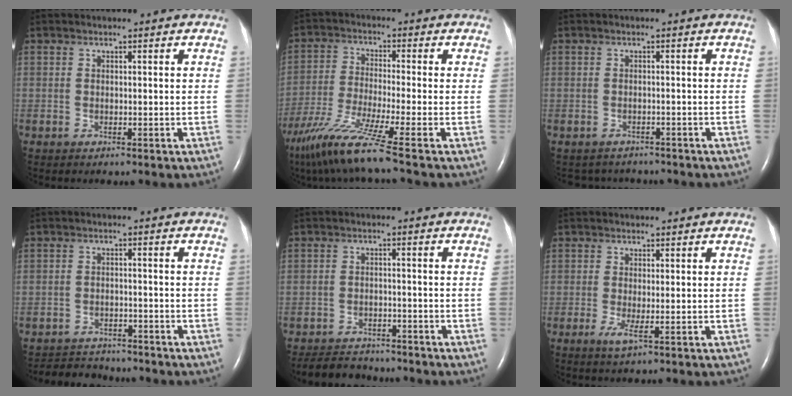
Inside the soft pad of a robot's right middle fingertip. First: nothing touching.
{"total": 11.5, "force": [-8.3, -2.1, 7.7], "torque": [-0.146, -0.047, -0.152]}
{"total": 3.8, "force": [-3.6, 1.2, 0.0], "torque": [-0.001, 0.002, -0.047]}
{"total": 5.4, "force": [-5.3, 1.1, -0.1], "torque": [0.000, 0.000, -0.084]}
{"total": 6.0, "force": [-5.8, 1.5, 0.7], "torque": [-0.013, -0.007, -0.093]}
{"total": 2.1, "force": [-0.6, 0.1, 2.0], "torque": [-0.041, -0.007, -0.008]}